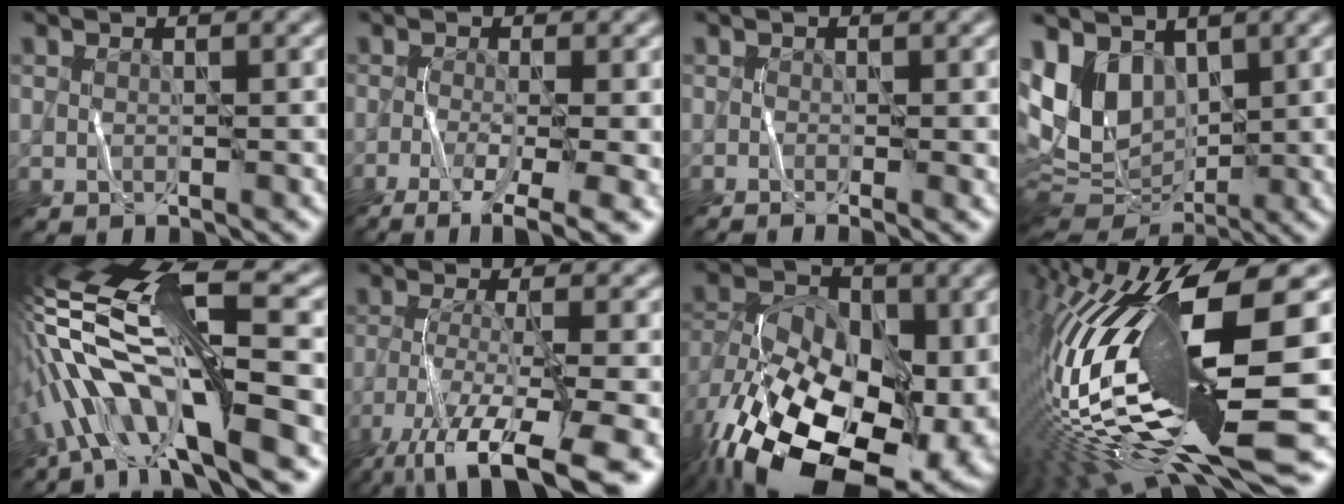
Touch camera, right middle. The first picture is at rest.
{"total": 6.2, "force": [-3.4, 1.1, 5.0], "torque": [-0.080, -0.002, -0.043]}
{"total": 1.2, "force": [-0.7, 0.0, 1.0], "torque": [-0.020, 0.000, -0.006]}
{"total": 8.2, "force": [2.4, 5.6, 5.5], "torque": [-0.140, -0.005, 0.056]}
{"total": 13.4, "force": [-3.2, 3.2, 12.6], "torque": [-0.253, 0.038, -0.040]}
{"total": 10.5, "force": [-7.0, 2.1, 7.6], "torque": [-0.143, -0.009, -0.109]}
{"total": 20.9, "force": [-9.7, 13.3, 12.9], "torque": [-0.218, -0.027, -0.121]}
{"total": 17.3, "force": [-2.5, 4.3, 16.6], "torque": [-0.323, 0.009, -0.031]}